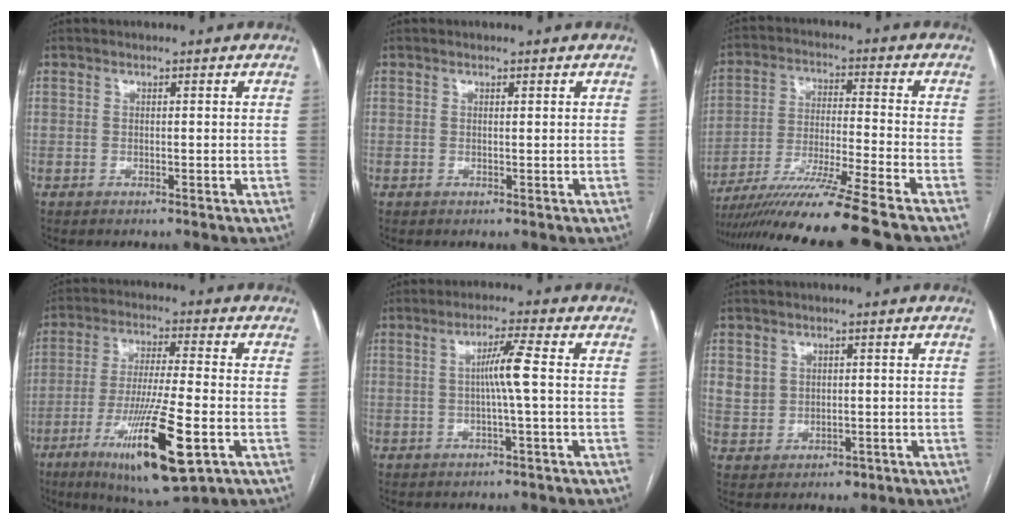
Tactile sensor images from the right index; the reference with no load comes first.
{"total": 0.0}
{"total": 16.8, "force": [-14.1, -2.6, 8.8], "torque": [-0.159, -0.038, -0.240]}
{"total": 16.2, "force": [-6.3, 1.6, 14.8], "torque": [-0.276, -0.037, -0.104]}
{"total": 4.7, "force": [0.0, -0.8, 4.6], "torque": [-0.081, 0.006, 0.002]}
{"total": 4.8, "force": [0.7, 4.5, 1.6], "torque": [-0.027, 0.006, 0.026]}